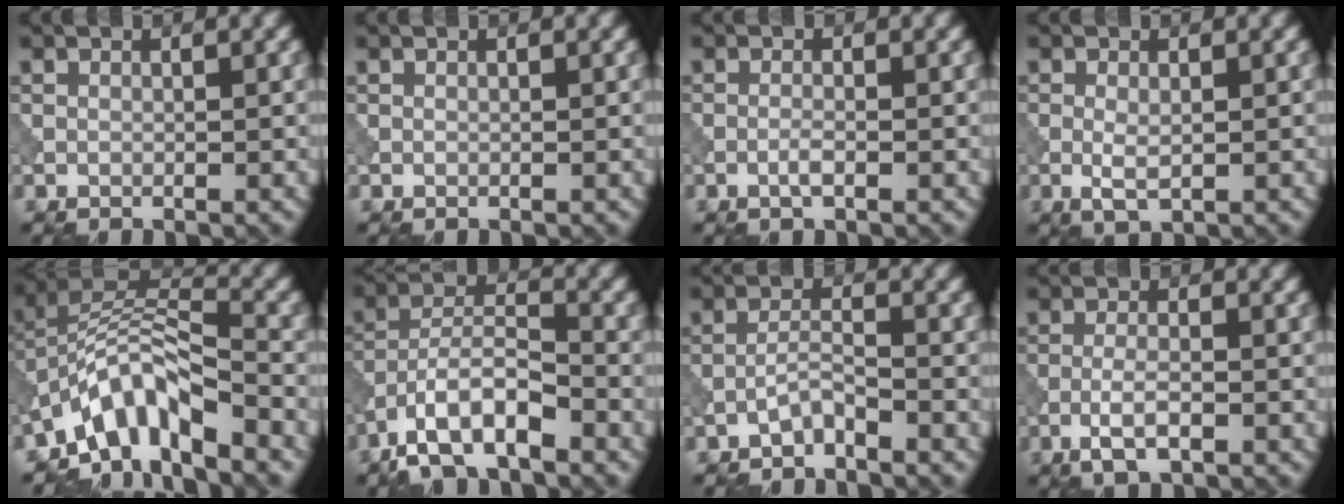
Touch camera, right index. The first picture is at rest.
{"total": 0.0}
{"total": 1.2, "force": [-0.5, 0.2, 1.0], "torque": [-0.021, 0.001, -0.013]}
{"total": 1.9, "force": [-0.3, 0.8, 1.7], "torque": [-0.035, -0.004, -0.004]}
{"total": 7.5, "force": [-5.1, 2.6, 4.7], "torque": [-0.070, 0.009, -0.104]}
{"total": 7.0, "force": [-4.7, 2.4, 4.7], "torque": [-0.082, 0.008, -0.095]}
{"total": 1.8, "force": [-1.5, 0.2, 0.9], "torque": [-0.018, 0.010, -0.035]}
{"total": 2.9, "force": [-1.4, 0.9, 2.5], "torque": [-0.053, 0.000, -0.030]}